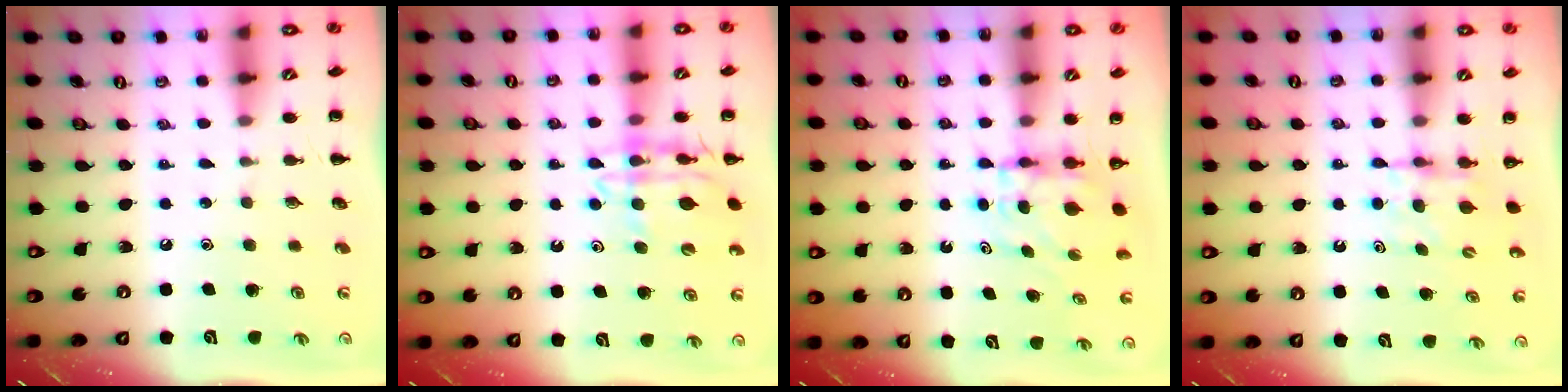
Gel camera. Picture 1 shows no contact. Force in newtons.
{"total": 12.2, "press": 11.9, "slide": 3.0}
{"total": 7.0, "press": 6.9, "slide": 1.2}
{"total": 5.3, "press": 5.3, "slide": 0.3}